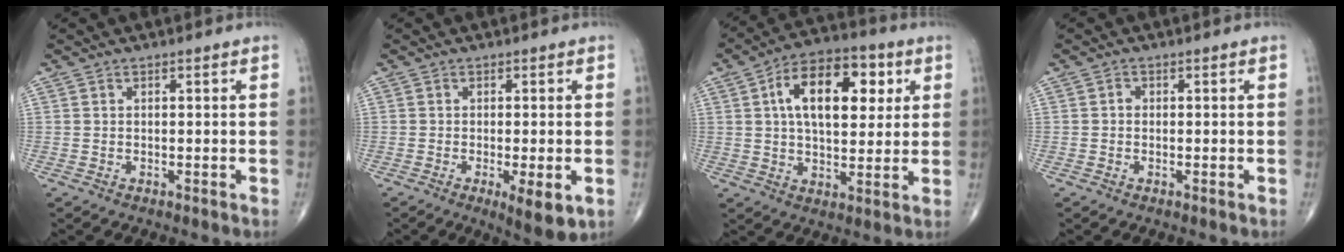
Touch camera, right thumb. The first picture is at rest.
{"total": 6.1, "force": [-2.0, 1.6, 5.6], "torque": [-0.083, -0.017, -0.029]}
{"total": 16.6, "force": [4.5, 9.1, 13.1], "torque": [-0.178, 0.009, 0.067]}
{"total": 0.8, "force": [-0.1, 0.7, 0.4], "torque": [0.000, 0.003, -0.006]}